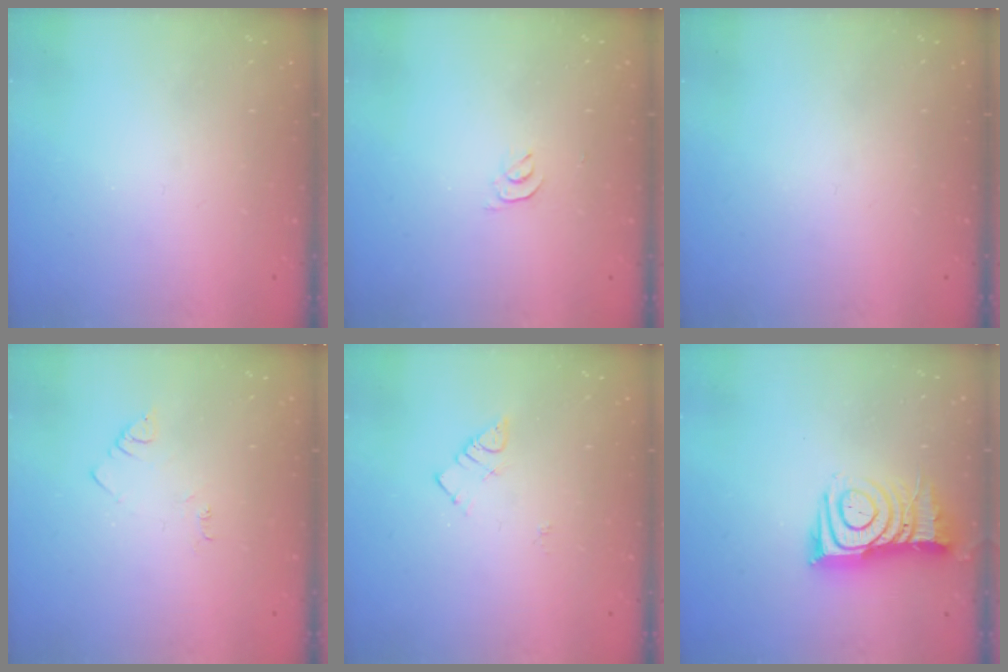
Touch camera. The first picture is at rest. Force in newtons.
{"total": 3.3, "press": 3.2, "slide": 0.5}
{"total": 0.0}
{"total": 2.7, "press": 2.7, "slide": 0.4}
{"total": 4.1, "press": 4.0, "slide": 0.7}
{"total": 11.8, "press": 11.8, "slide": 1.1}